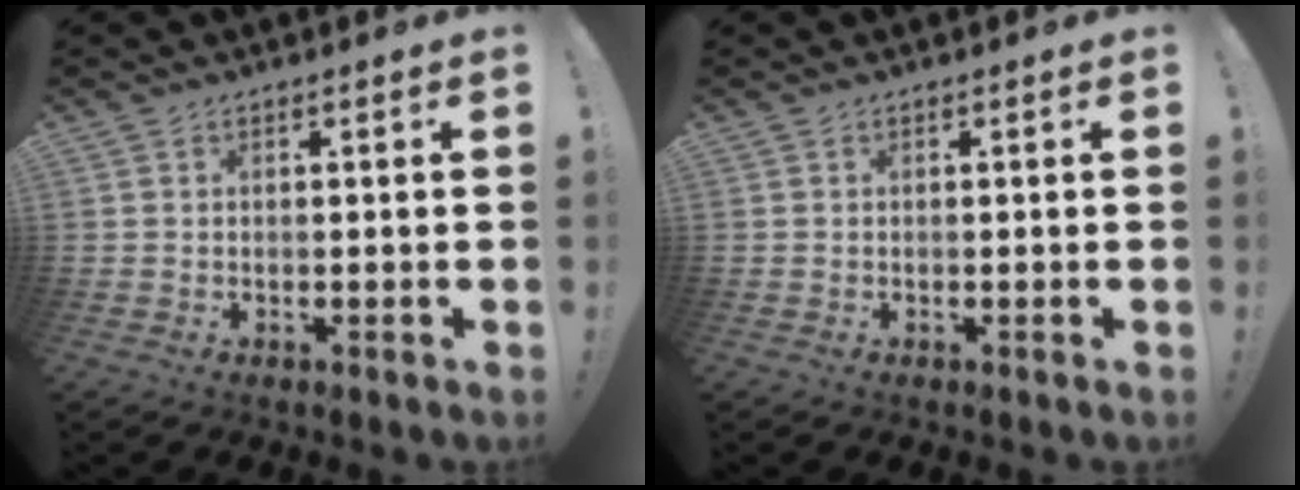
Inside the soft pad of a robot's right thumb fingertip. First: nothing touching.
{"total": 0.0}